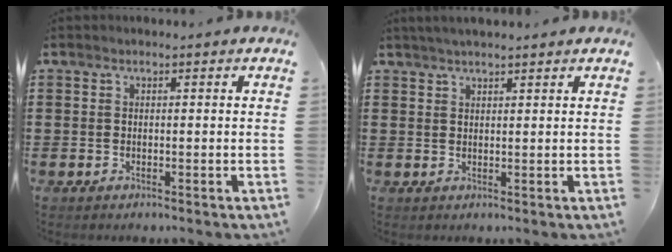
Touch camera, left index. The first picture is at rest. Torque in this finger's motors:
{"motor_torque": [0.44, 0.39, 0.42, 0.09]}